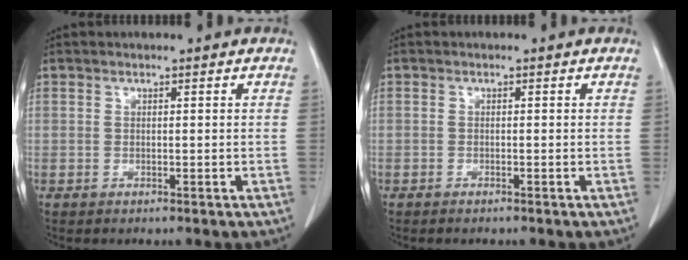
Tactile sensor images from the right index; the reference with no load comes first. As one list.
[{"total": 0.7, "force": [-0.6, 0.0, 0.3], "torque": [-0.011, -0.001, -0.009]}]